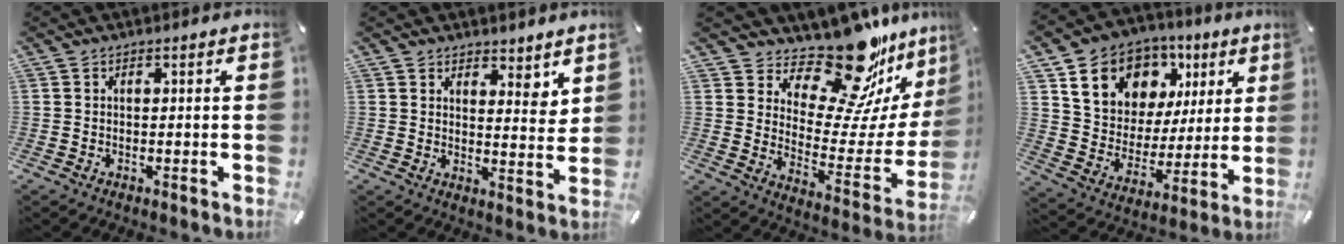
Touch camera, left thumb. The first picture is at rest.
{"total": 5.0, "force": [3.9, 2.8, 1.3], "torque": [0.000, -0.034, 0.064]}
{"total": 20.1, "force": [17.1, 6.5, 8.3], "torque": [-0.118, -0.151, 0.284]}
{"total": 14.3, "force": [7.9, 11.2, 3.9], "torque": [-0.080, -0.044, 0.150]}